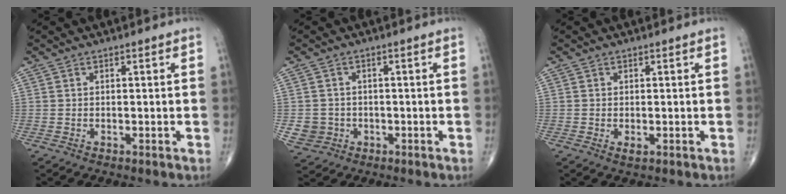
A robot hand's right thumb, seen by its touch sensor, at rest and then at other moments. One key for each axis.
{"total": 4.1, "fx": -0.8, "fy": 3.9, "fz": 0.8, "tx": 0.003, "ty": 0.005, "tz": -0.011}
{"total": 1.1, "fx": -0.3, "fy": 0.5, "fz": 0.9, "tx": -0.013, "ty": -0.001, "tz": -0.003}